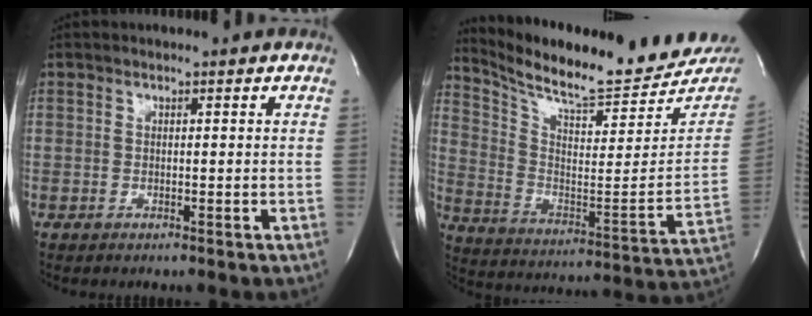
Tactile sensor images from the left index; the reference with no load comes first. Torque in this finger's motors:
{"motor_torque": [-0.13, -0.14, 0.17, 0.04]}